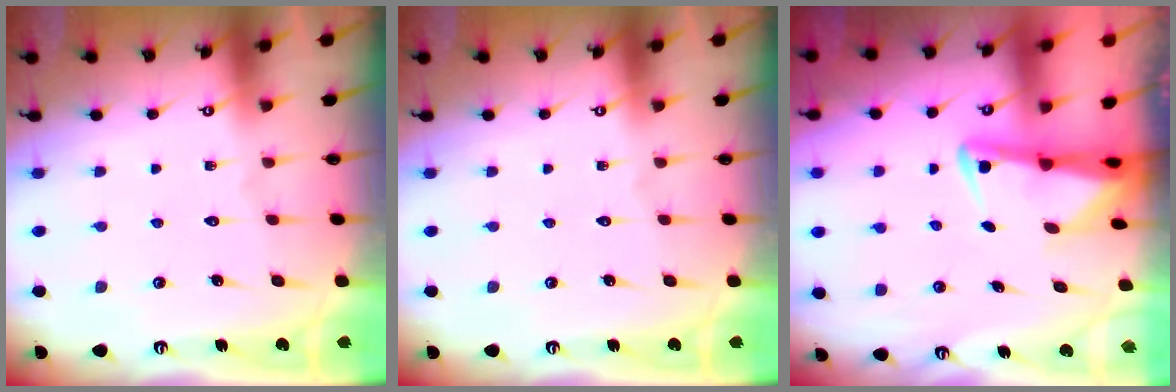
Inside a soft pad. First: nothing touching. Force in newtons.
{"total": 0.0}
{"total": 2.8, "press": 2.7, "slide": 0.6}